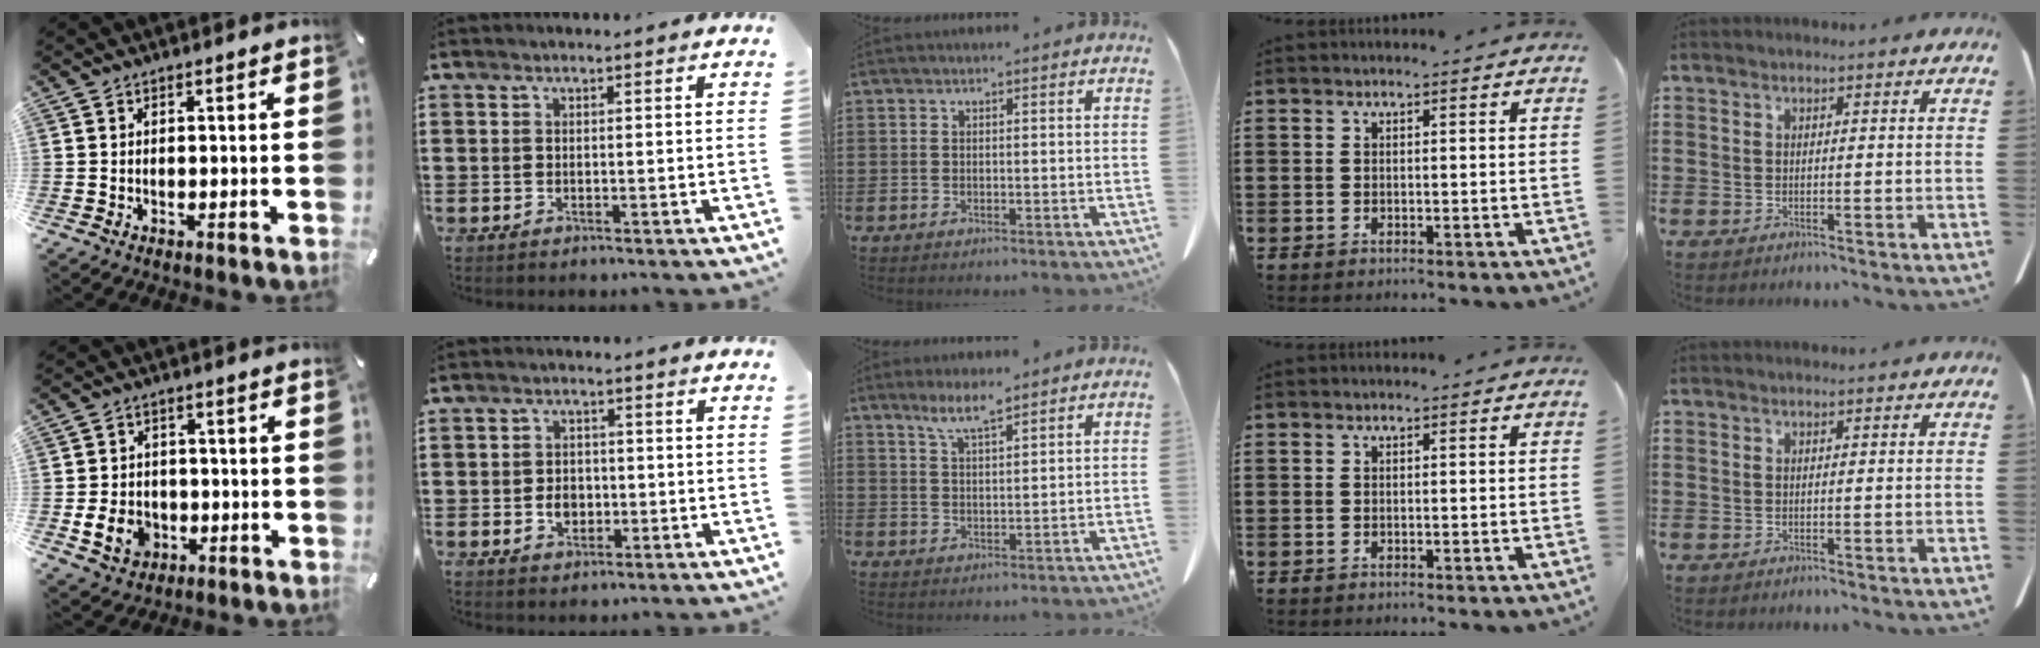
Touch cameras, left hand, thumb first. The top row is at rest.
{"thumb": {"total": 8.1, "force": [-2.3, 6.6, 4.1], "torque": [-0.086, 0.012, -0.040]}, "index": {"total": 3.1, "force": [-0.7, 2.4, 1.9], "torque": [-0.032, -0.002, -0.016]}, "middle": {"total": 4.8, "force": [3.6, 0.6, 3.2], "torque": [-0.072, -0.003, 0.063]}}